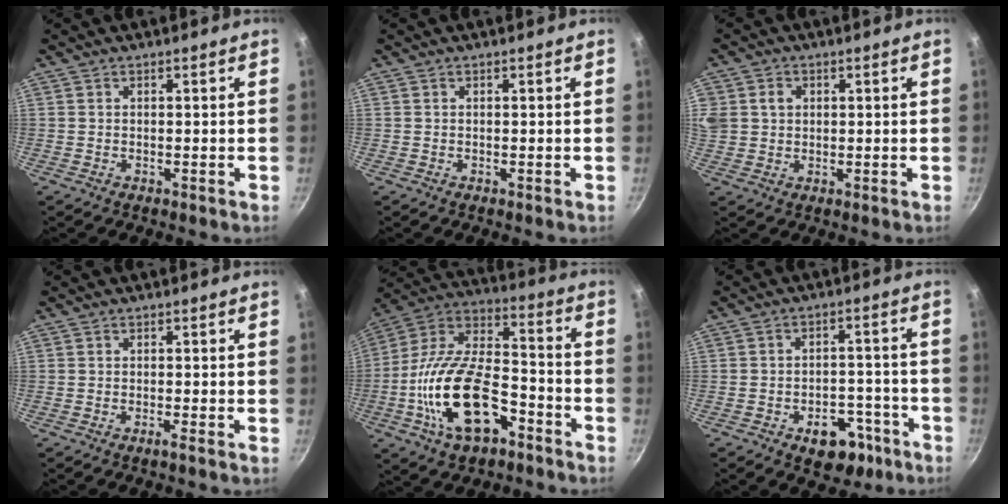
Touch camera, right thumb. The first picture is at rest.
{"total": 0.0}
{"total": 7.1, "force": [1.7, 6.1, 3.2], "torque": [-0.075, 0.008, 0.040]}
{"total": 0.7, "force": [-0.4, -0.1, 0.5], "torque": [-0.011, -0.002, -0.008]}
{"total": 21.6, "force": [-8.3, 10.8, 16.8], "torque": [-0.317, 0.057, -0.143]}
{"total": 9.0, "force": [-5.1, 5.4, 5.0], "torque": [-0.040, 0.043, -0.065]}